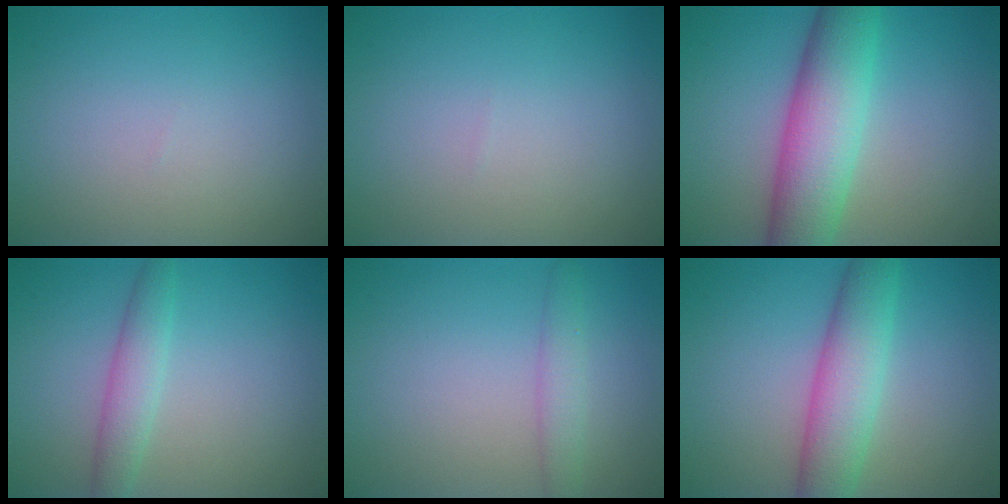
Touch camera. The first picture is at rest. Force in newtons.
{"total": 0.0}
{"total": 8.3, "press": 8.3, "slide": 0.2}
{"total": 2.7, "press": 2.7, "slide": 0.2}
{"total": 2.0, "press": 2.0, "slide": 0.1}
{"total": 4.8, "press": 4.8, "slide": 0.2}